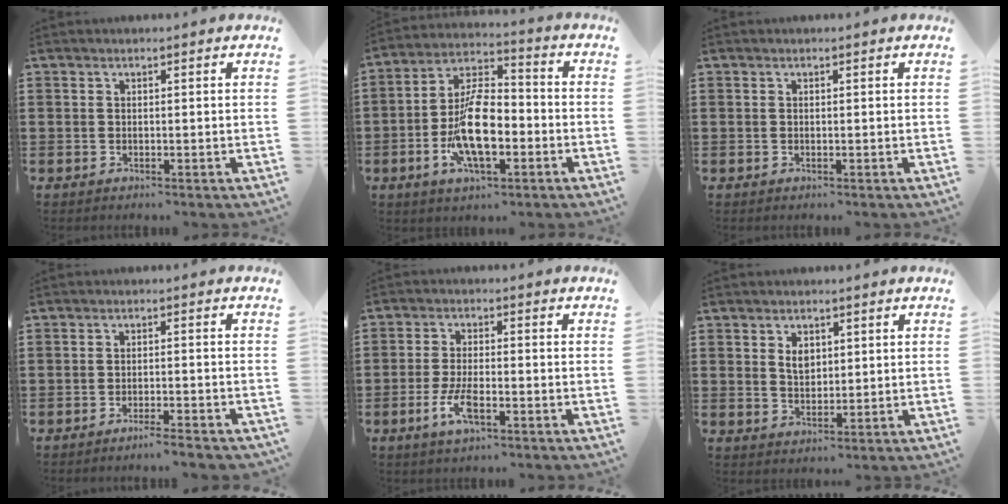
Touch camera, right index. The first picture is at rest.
{"total": 12.1, "force": [-3.6, 5.4, 10.1], "torque": [-0.211, 0.003, -0.063]}
{"total": 0.0}
{"total": 2.6, "force": [-2.3, -0.3, 1.2], "torque": [-0.021, -0.001, -0.045]}
{"total": 5.2, "force": [-2.4, 1.8, 4.3], "torque": [-0.096, -0.004, -0.049]}
{"total": 2.8, "force": [1.1, 1.9, 1.8], "torque": [-0.034, 0.004, 0.018]}